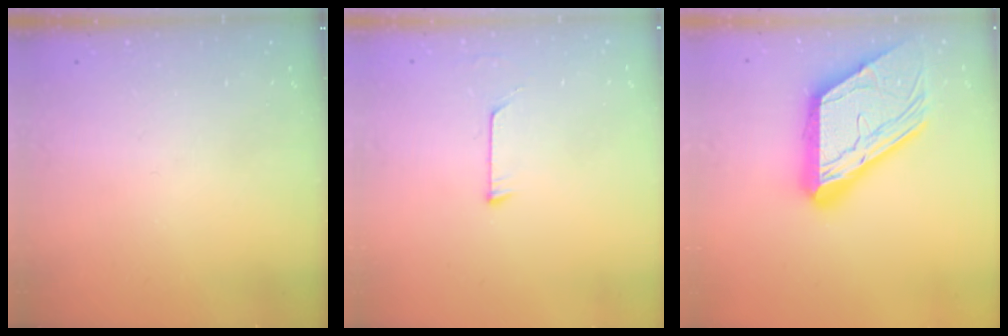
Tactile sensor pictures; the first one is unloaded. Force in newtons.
{"total": 4.1, "press": 4.1, "slide": 0.3}
{"total": 23.3, "press": 23.2, "slide": 2.2}